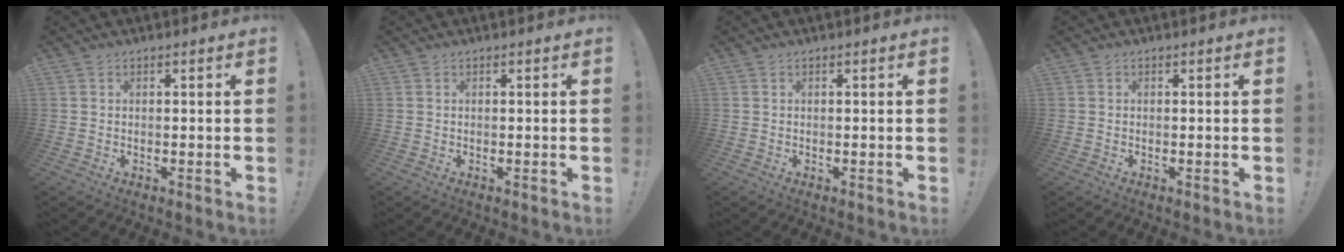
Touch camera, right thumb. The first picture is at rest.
{"total": 0.0}
{"total": 0.0}
{"total": 0.0}